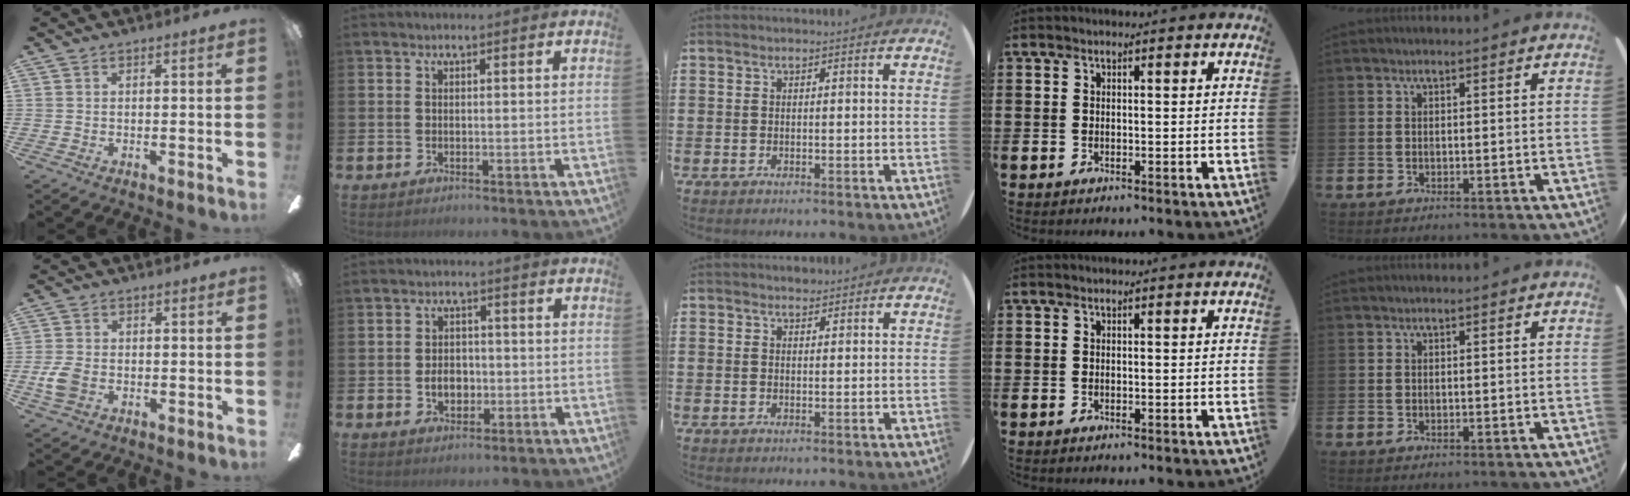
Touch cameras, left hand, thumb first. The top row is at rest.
{"thumb": {"total": 5.6, "force": [-1.6, 3.7, 3.8], "torque": [-0.085, 0.007, -0.032]}, "index": {"total": 3.6, "force": [-0.7, 2.7, 2.3], "torque": [-0.032, -0.001, -0.020]}, "middle": {"total": 1.0, "force": [1.0, 0.2, 0.0], "torque": [0.008, -0.002, 0.018]}}